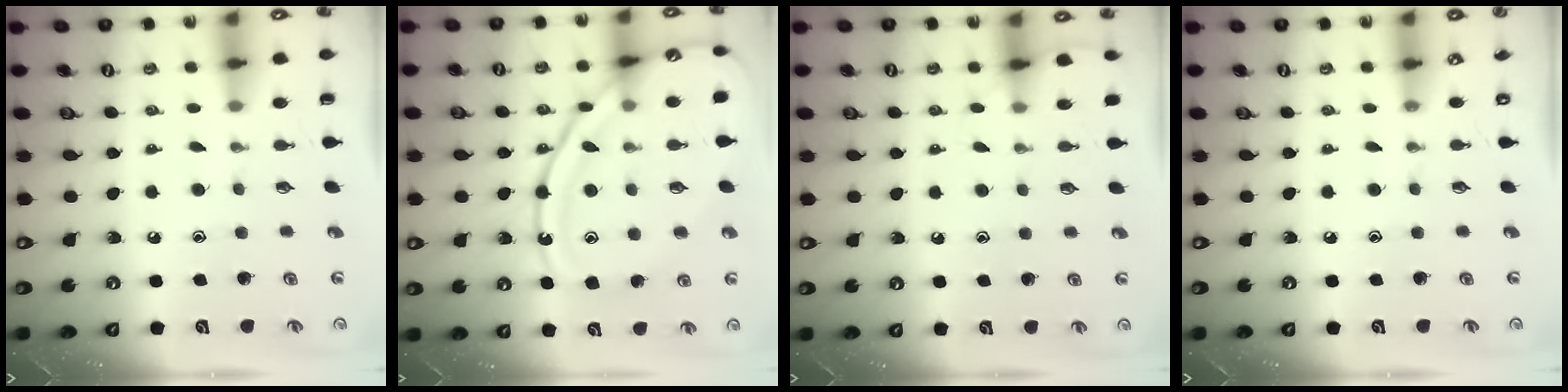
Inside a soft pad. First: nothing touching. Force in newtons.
{"total": 16.7, "press": 16.7, "slide": 1.3}
{"total": 5.6, "press": 5.5, "slide": 0.6}
{"total": 0.0}